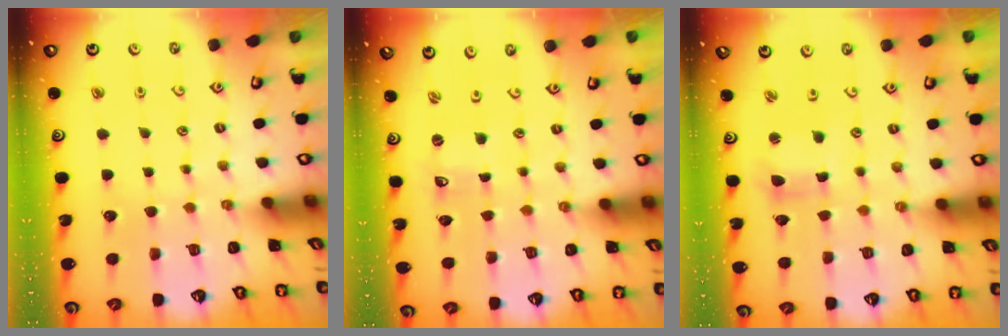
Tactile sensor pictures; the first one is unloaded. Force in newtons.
{"total": 0.0}
{"total": 3.8, "press": 3.7, "slide": 0.5}